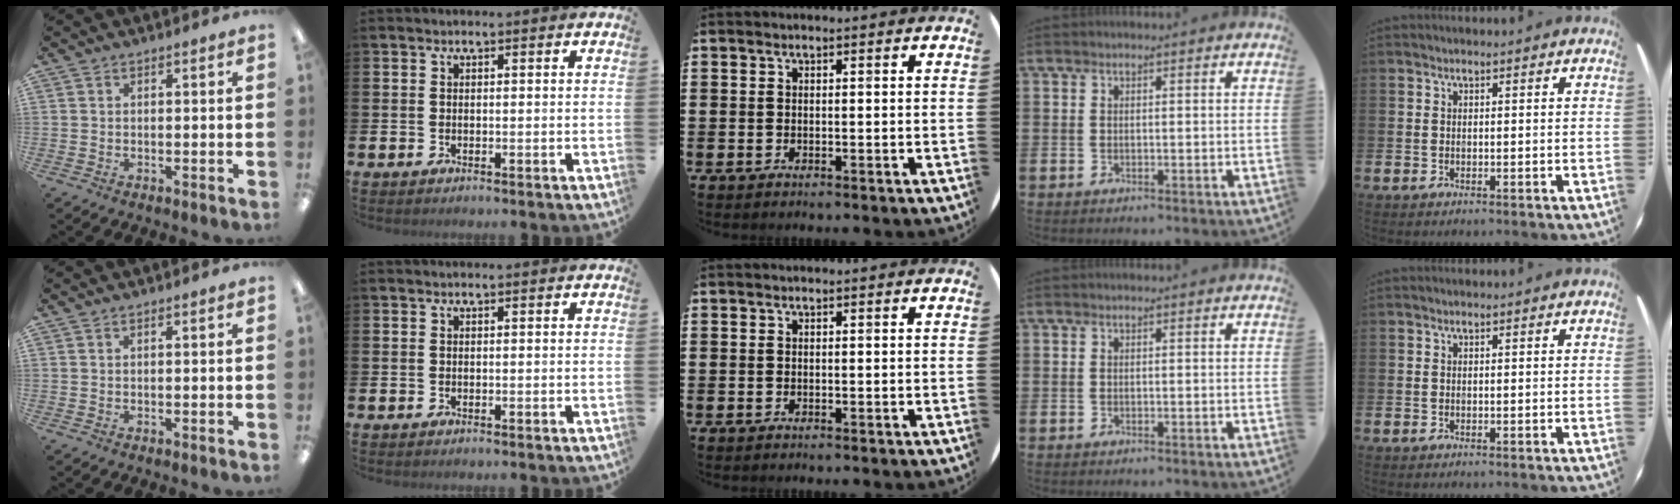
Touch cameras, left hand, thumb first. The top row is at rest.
{}